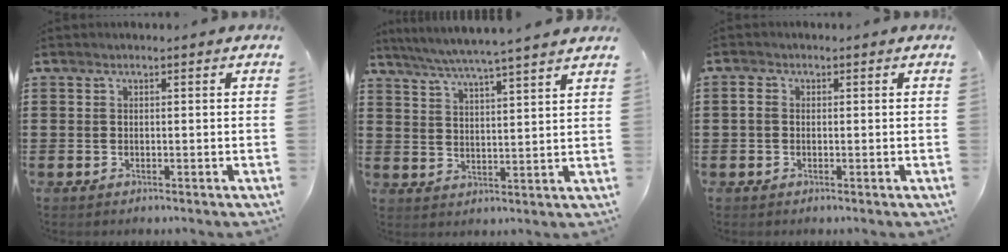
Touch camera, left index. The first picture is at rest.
{"total": 5.2, "force": [4.7, -0.9, 2.1], "torque": [-0.059, -0.030, 0.078]}
{"total": 1.6, "force": [-0.1, 1.1, 1.2], "torque": [-0.033, 0.002, -0.005]}